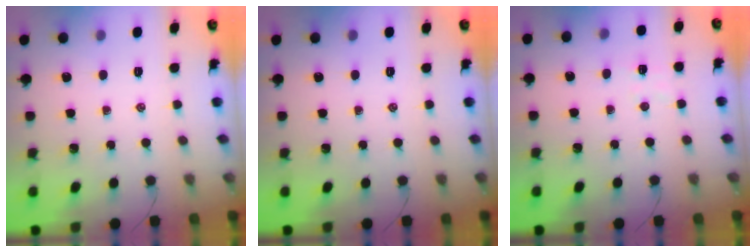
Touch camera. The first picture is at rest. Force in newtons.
{"total": 0.0}
{"total": 3.8, "press": 3.7, "slide": 0.5}